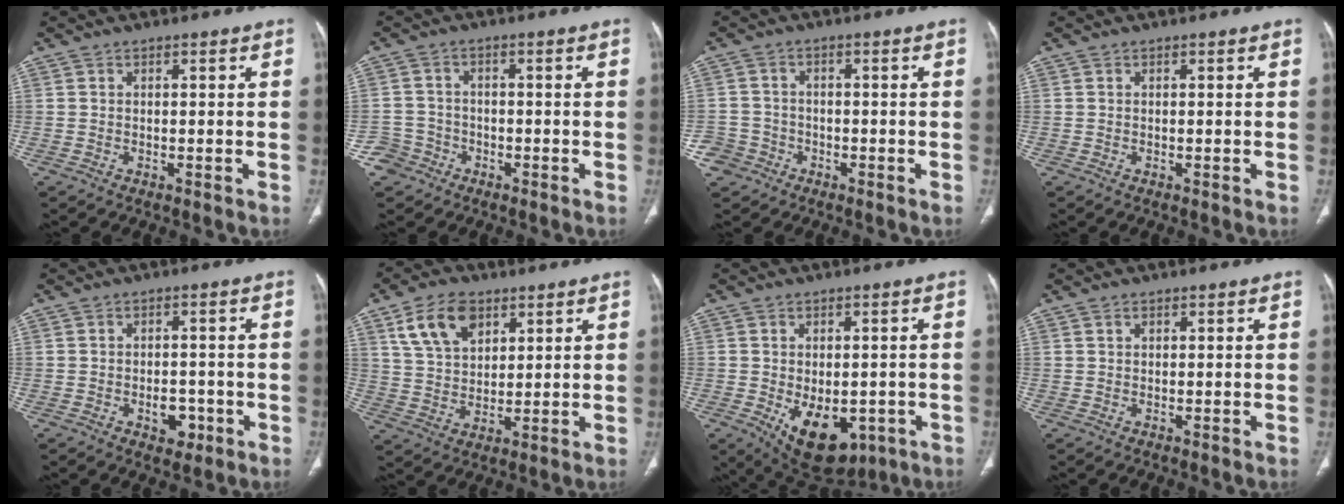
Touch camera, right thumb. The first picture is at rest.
{"total": 4.4, "force": [-2.6, 3.5, -0.2], "torque": [0.024, 0.021, -0.051]}
{"total": 4.7, "force": [-2.6, 3.9, 0.1], "torque": [0.016, 0.022, -0.049]}
{"total": 0.0}
{"total": 4.5, "force": [-1.6, 3.0, 2.9], "torque": [-0.021, 0.009, -0.017]}
{"total": 10.7, "force": [5.5, 6.6, 6.3], "torque": [-0.097, -0.015, 0.108]}
{"total": 13.1, "force": [-4.4, 8.0, 9.3], "torque": [-0.116, -0.002, -0.043]}
{"total": 0.9, "force": [0.5, 0.6, 0.4], "torque": [-0.007, -0.001, 0.009]}